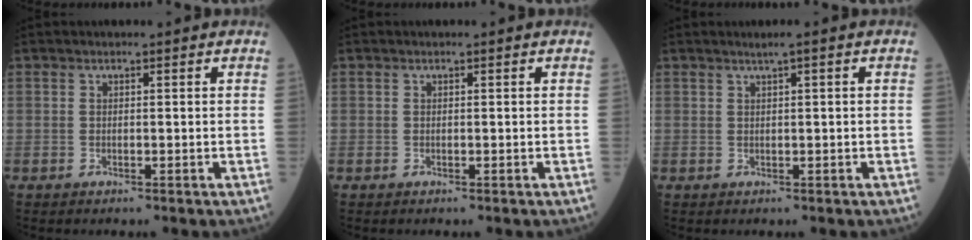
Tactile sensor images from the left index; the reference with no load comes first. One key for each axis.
{"total": 0.0}
{"total": 1.1, "fx": 0.6, "fy": -0.3, "fz": 0.9, "tx": -0.019, "ty": 0.000, "tz": 0.016}